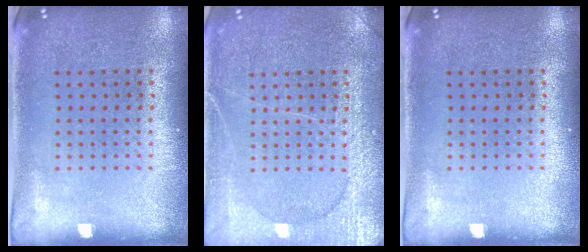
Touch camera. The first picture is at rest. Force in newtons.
{"total": 4.9, "press": 4.9, "slide": 0.6}
{"total": 0.0}